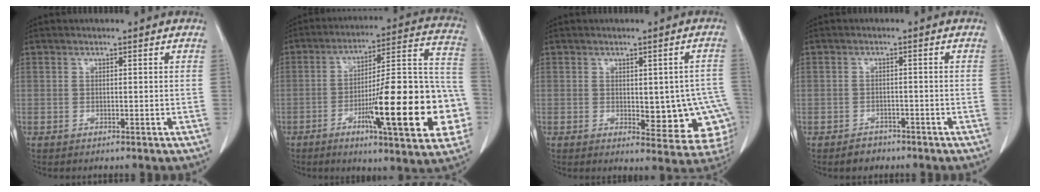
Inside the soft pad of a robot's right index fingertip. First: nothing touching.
{"total": 23.5, "force": [-6.9, 3.7, 22.2], "torque": [-0.262, 0.018, -0.095]}
{"total": 11.7, "force": [-1.8, 5.2, 10.4], "torque": [-0.095, 0.007, -0.009]}
{"total": 2.4, "force": [-1.8, 1.5, 0.3], "torque": [-0.009, 0.005, -0.025]}